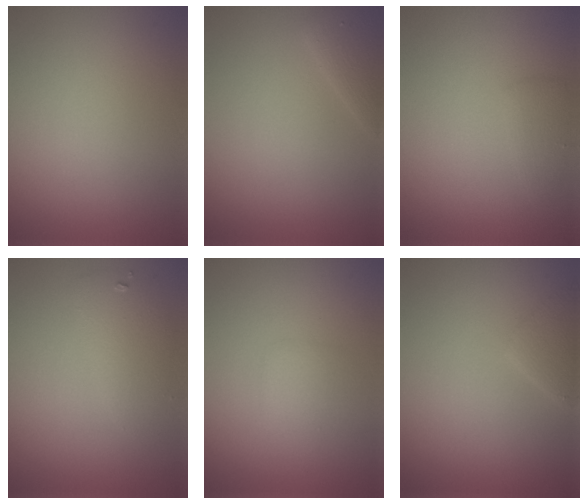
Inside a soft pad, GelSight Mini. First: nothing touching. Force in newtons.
{"total": 1.9, "press": 1.9, "slide": 0.1}
{"total": 1.4, "press": 1.4, "slide": 0.1}
{"total": 2.6, "press": 2.6, "slide": 0.2}
{"total": 1.3, "press": 1.2, "slide": 0.0}
{"total": 2.1, "press": 2.1, "slide": 0.1}